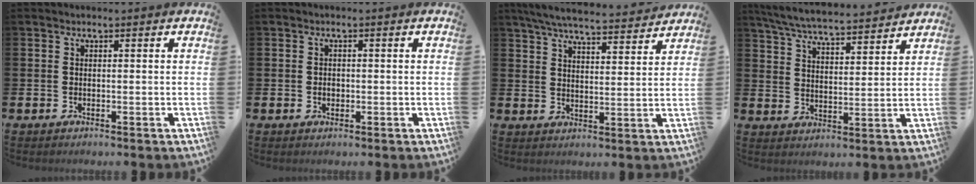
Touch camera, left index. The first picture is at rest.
{"total": 1.1, "force": [-0.1, 0.9, 0.6], "torque": [-0.011, 0.007, -0.005]}
{"total": 6.6, "force": [6.3, 0.7, 1.9], "torque": [-0.051, -0.041, 0.110]}
{"total": 6.6, "force": [6.3, 0.6, 1.7], "torque": [-0.056, -0.043, 0.110]}